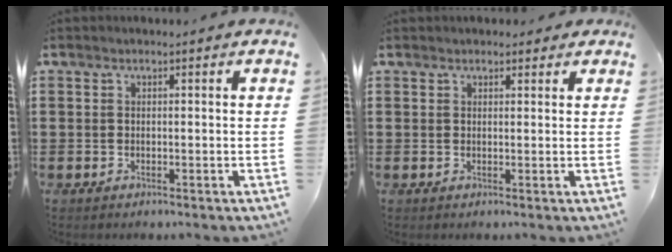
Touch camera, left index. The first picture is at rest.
{"total": 1.4, "force": [1.2, 0.7, 0.2], "torque": [0.001, 0.003, 0.022]}